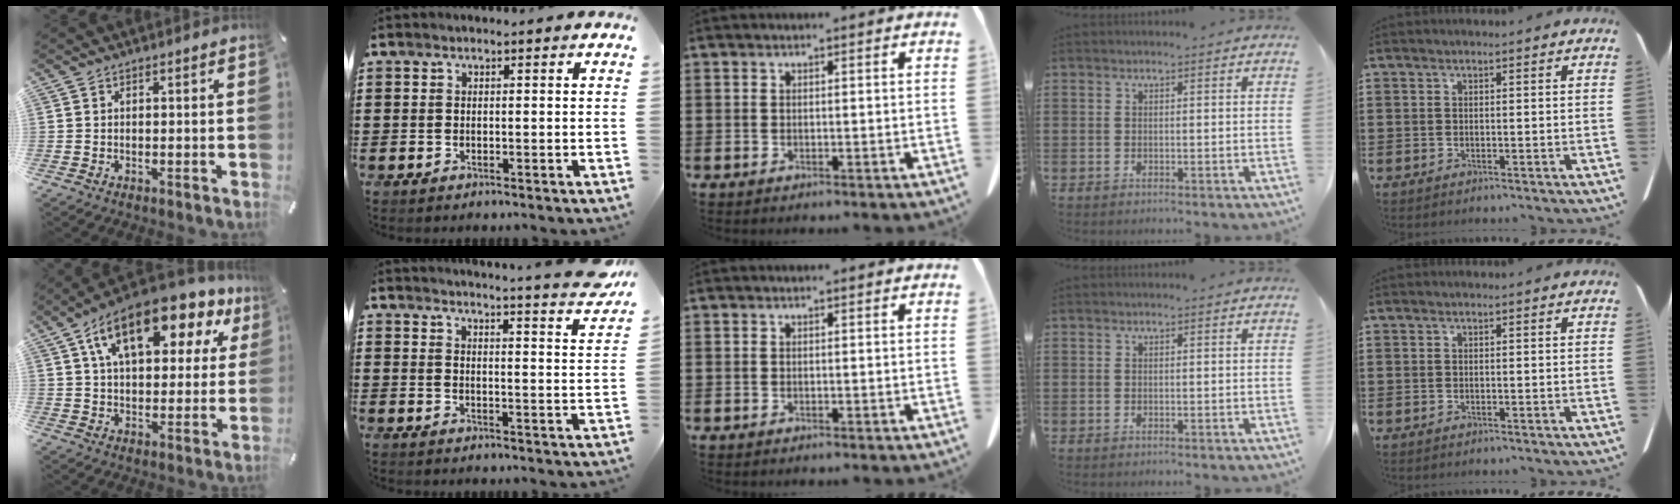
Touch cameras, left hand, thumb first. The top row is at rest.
{"thumb": {"total": 18.3, "force": [9.7, 8.9, 12.8], "torque": [-0.216, -0.033, 0.163]}, "index": {"total": 4.6, "force": [4.3, -1.0, 1.5], "torque": [-0.038, -0.038, 0.069]}}